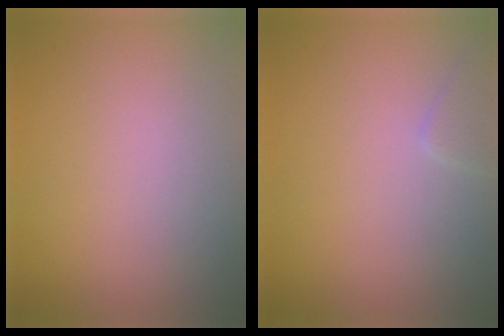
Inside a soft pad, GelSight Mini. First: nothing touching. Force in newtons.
{"total": 1.2, "press": 1.2, "slide": 0.1}